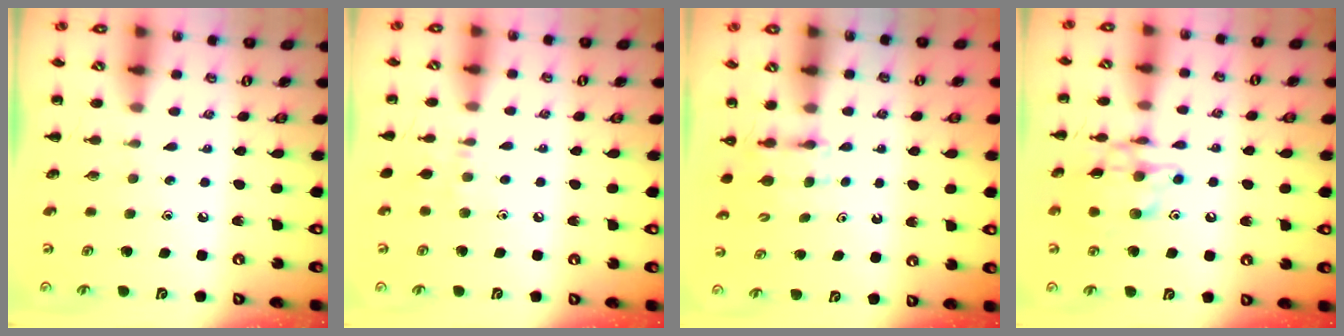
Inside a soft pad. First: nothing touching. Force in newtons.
{"total": 6.0, "press": 5.7, "slide": 1.9}
{"total": 3.1, "press": 2.8, "slide": 1.2}
{"total": 13.7, "press": 13.7, "slide": 1.1}